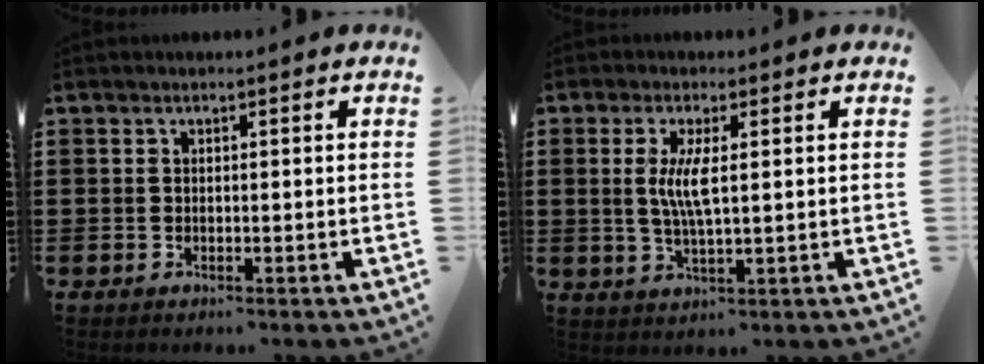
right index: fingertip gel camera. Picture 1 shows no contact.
{"total": 5.0, "force": [0.8, 0.9, 4.9], "torque": [-0.100, -0.004, 0.010]}